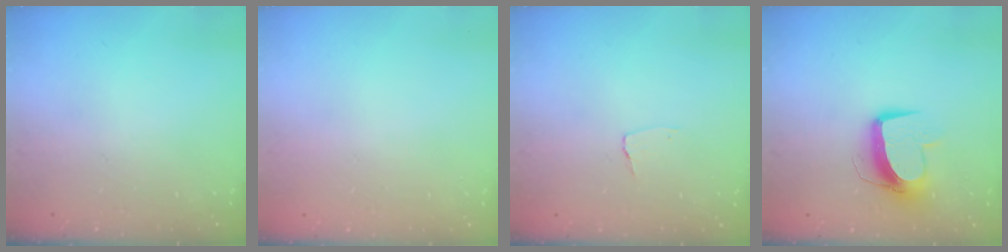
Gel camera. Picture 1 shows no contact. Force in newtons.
{"total": 0.0}
{"total": 2.6, "press": 2.6, "slide": 0.2}
{"total": 10.4, "press": 10.3, "slide": 1.0}